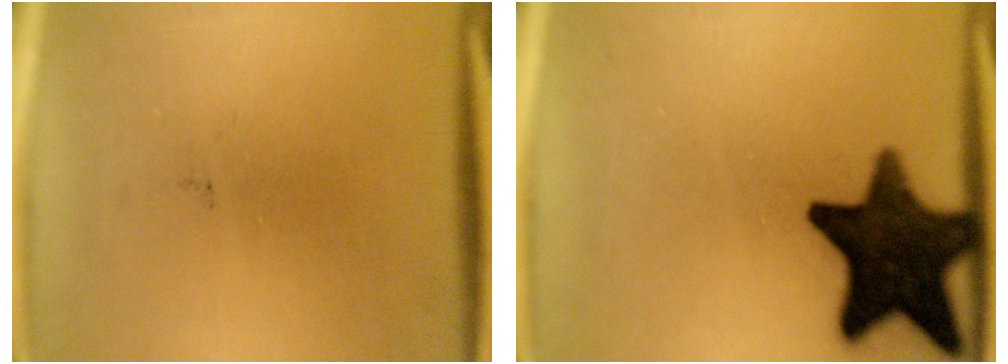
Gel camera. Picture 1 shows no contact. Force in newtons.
{"total": 15.7}